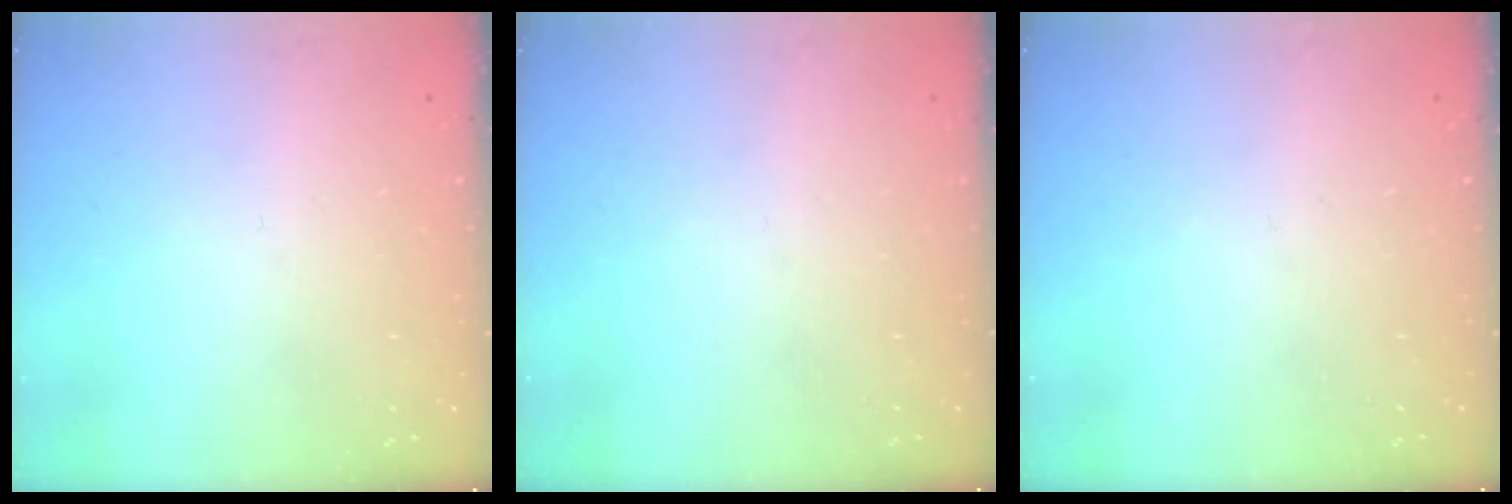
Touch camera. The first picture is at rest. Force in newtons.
{"total": 0.0}
{"total": 0.0}